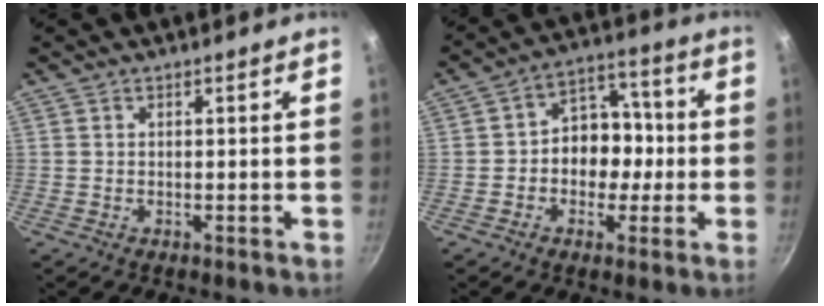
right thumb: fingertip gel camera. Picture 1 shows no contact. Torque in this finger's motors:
{"motor_torque": [-0.55, 0.32, 0.26, 0.62, 0.03]}